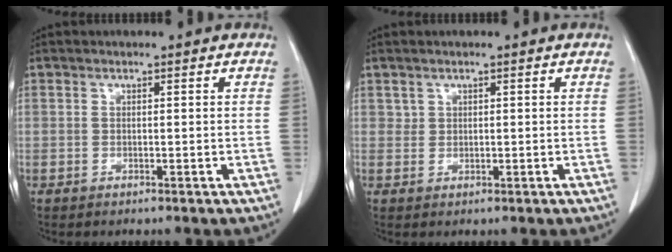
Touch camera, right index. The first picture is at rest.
{"total": 0.9, "force": [0.6, 0.6, 0.1], "torque": [0.010, -0.001, 0.007]}